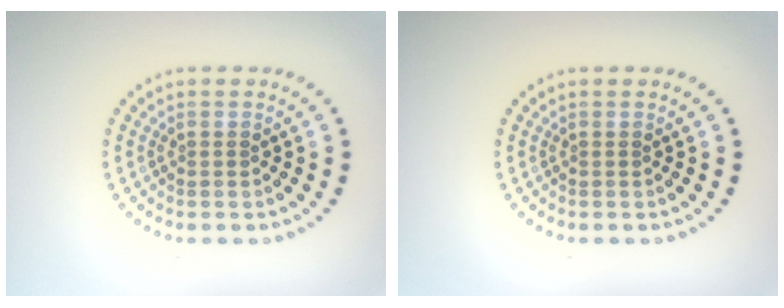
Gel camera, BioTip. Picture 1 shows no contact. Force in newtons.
{"total": 0.0}